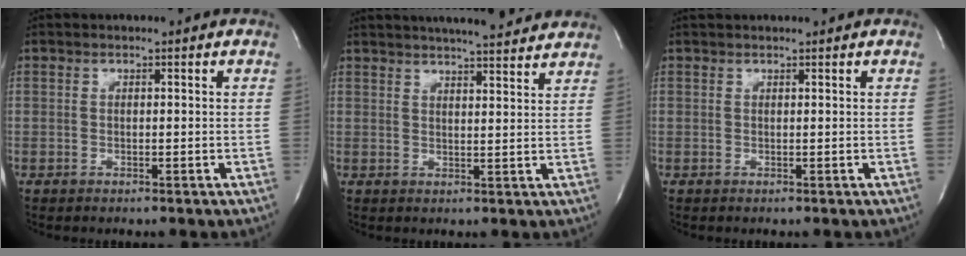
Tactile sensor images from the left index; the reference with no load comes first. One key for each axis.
{"total": 13.3, "fx": 12.0, "fy": 1.5, "fz": 5.6, "tx": -0.086, "ty": 0.014, "tz": 0.155}
{"total": 2.6, "fx": 2.4, "fy": 0.2, "fz": 1.0, "tx": -0.010, "ty": 0.029, "tz": 0.035}